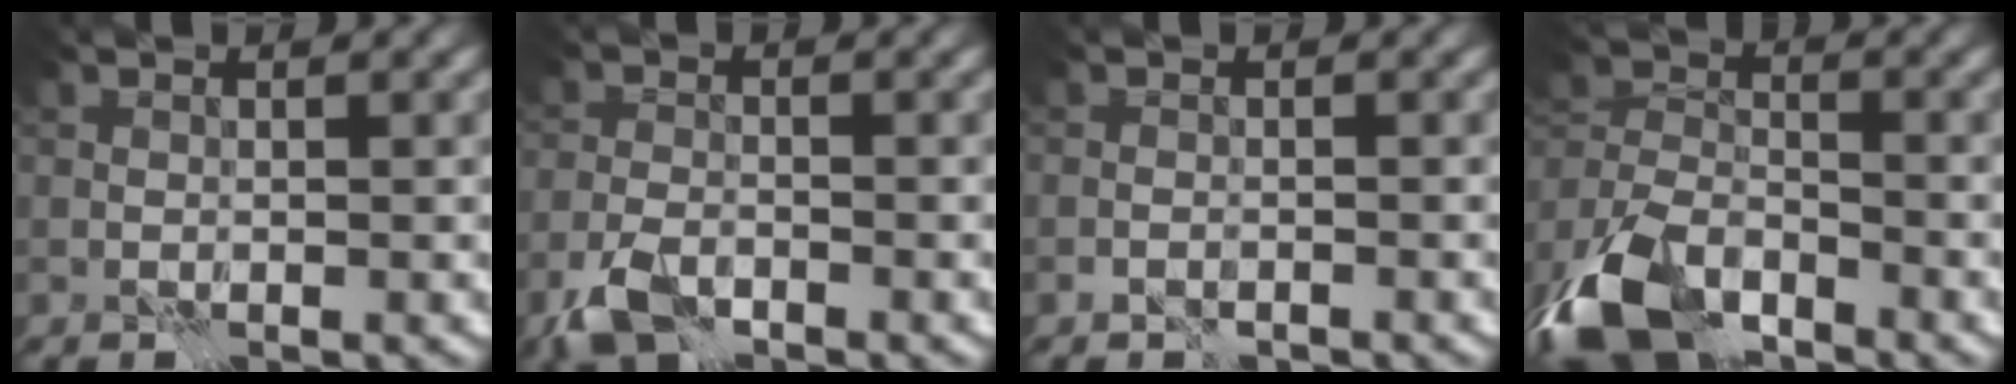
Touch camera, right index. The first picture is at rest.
{"total": 3.7, "force": [-2.7, 1.5, 2.1], "torque": [-0.046, -0.004, -0.062]}
{"total": 0.5, "force": [-0.5, -0.1, 0.1], "torque": [0.002, 0.003, -0.011]}
{"total": 9.8, "force": [-7.0, 4.4, 5.3], "torque": [-0.117, -0.011, -0.146]}